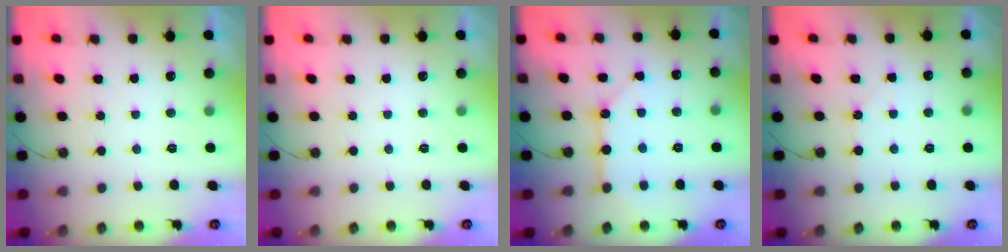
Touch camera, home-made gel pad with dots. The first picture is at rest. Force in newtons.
{"total": 0.0}
{"total": 10.4, "press": 10.3, "slide": 1.1}
{"total": 3.4, "press": 3.4, "slide": 0.6}